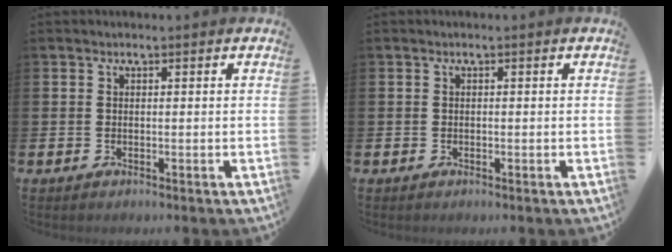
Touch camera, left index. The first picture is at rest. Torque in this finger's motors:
{"motor_torque": [-0.11, 0.13, -0.06, -0.01]}